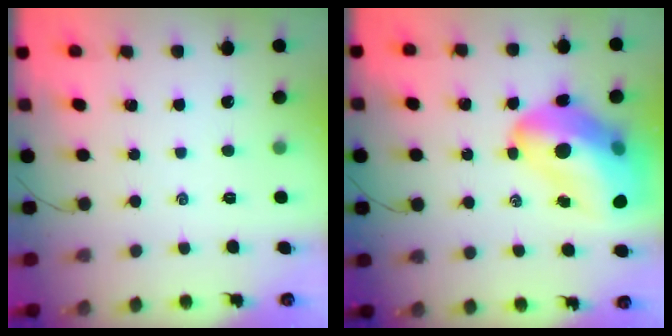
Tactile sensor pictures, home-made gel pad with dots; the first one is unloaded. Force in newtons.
{"total": 21.8, "press": 21.0, "slide": 5.8}